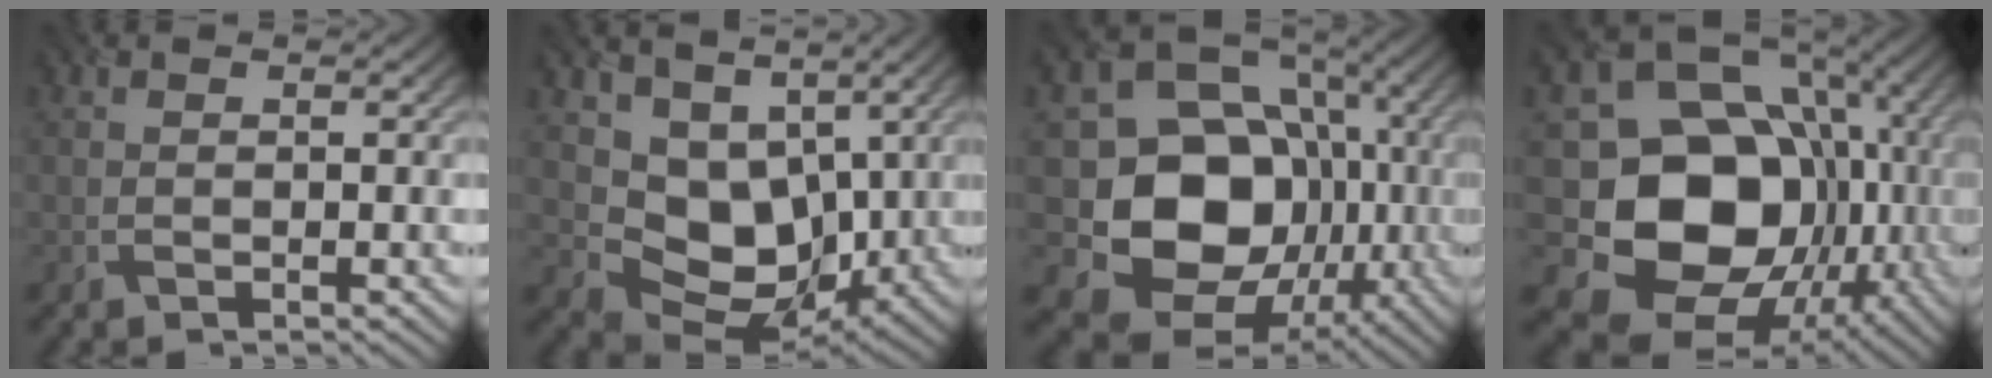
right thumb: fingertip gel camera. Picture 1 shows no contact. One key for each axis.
{"total": 9.3, "fx": 2.1, "fy": 7.1, "fz": 5.6, "tx": -0.116, "ty": -0.029, "tz": 0.039}
{"total": 18.1, "fx": -2.5, "fy": 15.0, "fz": 9.9, "tx": -0.187, "ty": -0.049, "tz": -0.032}
{"total": 19.9, "fx": -2.0, "fy": 16.7, "fz": 10.7, "tx": -0.216, "ty": -0.053, "tz": -0.015}